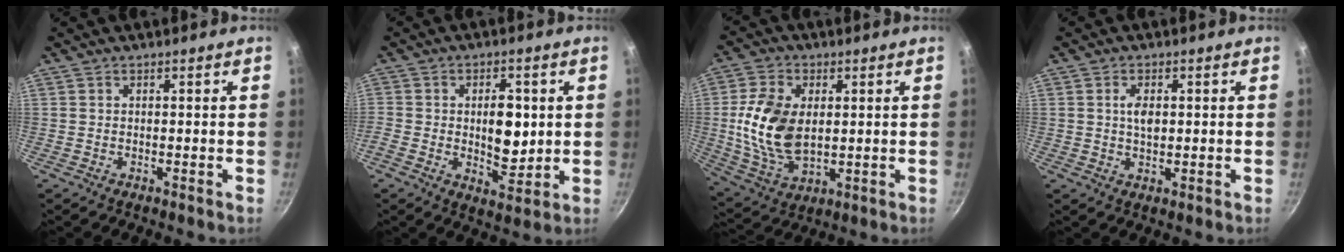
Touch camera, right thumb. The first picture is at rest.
{"total": 9.1, "force": [0.2, 5.3, 7.4], "torque": [-0.104, -0.007, 0.005]}
{"total": 14.3, "force": [1.4, 8.9, 11.1], "torque": [-0.203, -0.013, 0.033]}
{"total": 3.4, "force": [0.5, 1.9, 2.8], "torque": [-0.040, -0.003, 0.009]}